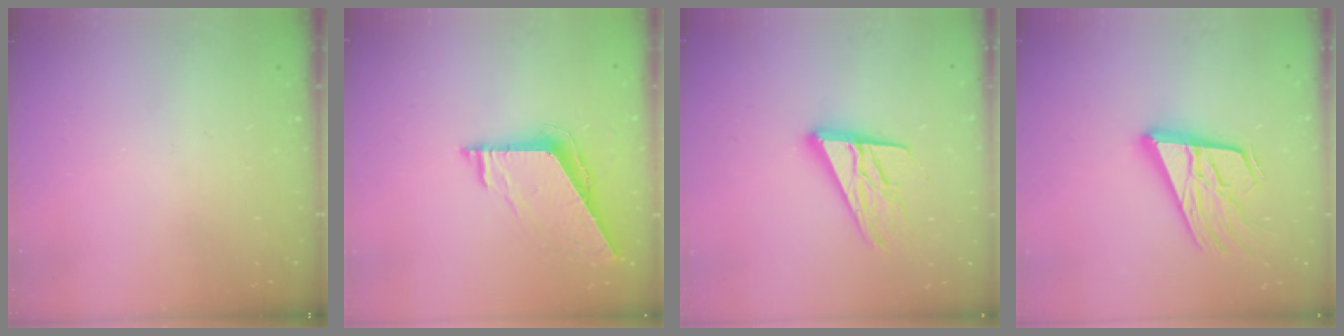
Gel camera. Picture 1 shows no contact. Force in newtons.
{"total": 7.6, "press": 7.6, "slide": 0.7}
{"total": 15.9, "press": 15.6, "slide": 2.7}
{"total": 20.4, "press": 19.9, "slide": 4.5}